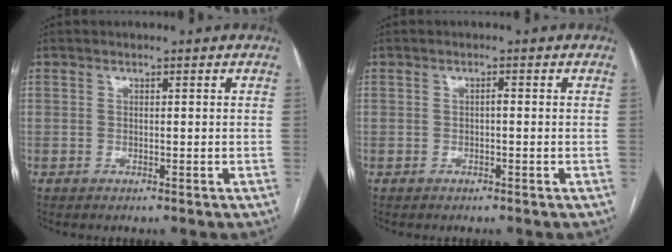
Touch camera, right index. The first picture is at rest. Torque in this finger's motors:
{"motor_torque": [0.30, 0.04, 0.07, 0.02]}